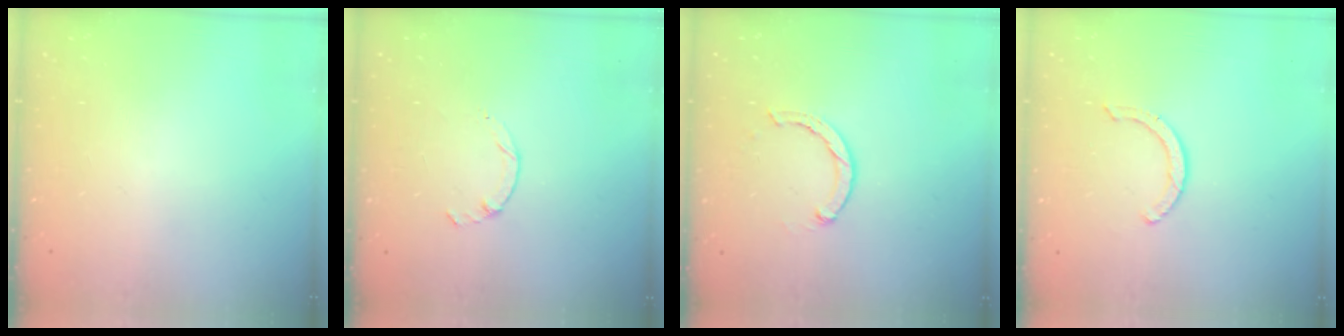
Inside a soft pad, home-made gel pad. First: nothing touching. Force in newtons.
{"total": 1.3, "press": 1.2, "slide": 0.4}
{"total": 2.4, "press": 2.4, "slide": 0.1}
{"total": 3.1, "press": 3.1, "slide": 0.1}